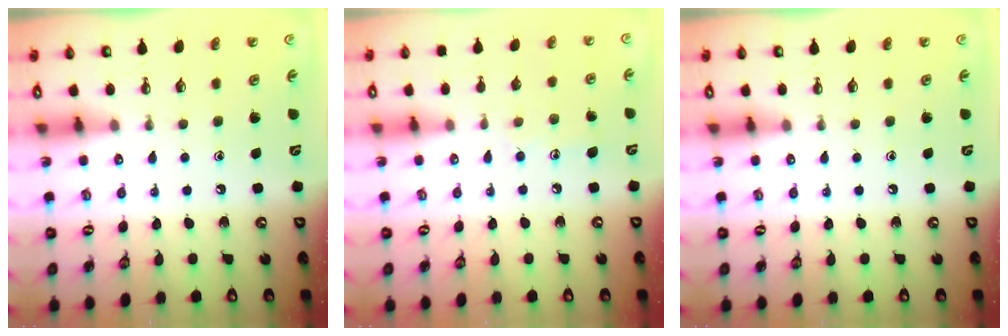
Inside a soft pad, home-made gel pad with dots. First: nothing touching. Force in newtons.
{"total": 7.0, "press": 7.0, "slide": 0.6}
{"total": 0.0}